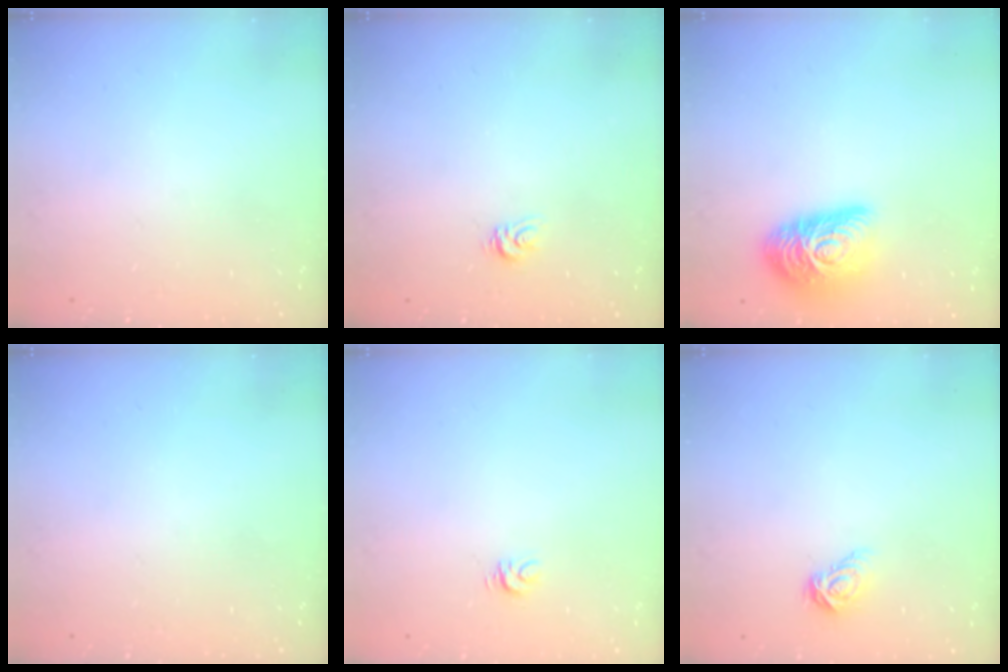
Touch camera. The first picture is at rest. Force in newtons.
{"total": 4.0, "press": 4.0, "slide": 0.2}
{"total": 15.9, "press": 15.9, "slide": 0.8}
{"total": 0.0}
{"total": 3.9, "press": 3.9, "slide": 0.2}
{"total": 5.7, "press": 5.6, "slide": 0.5}